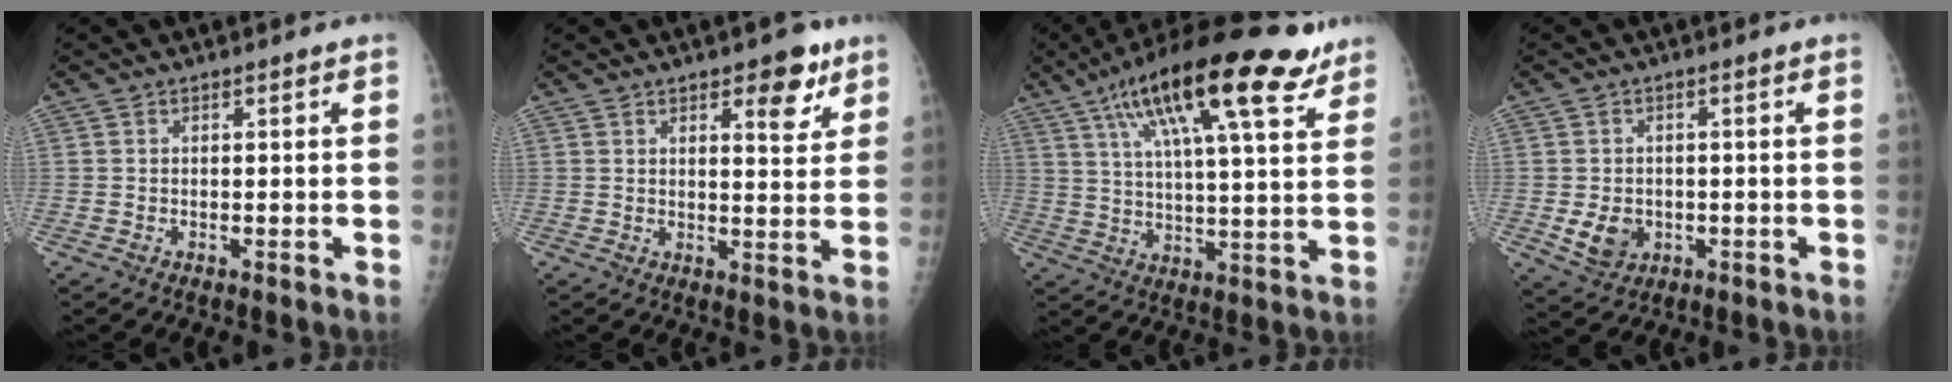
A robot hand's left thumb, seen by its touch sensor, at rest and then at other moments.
{"total": 7.0, "force": [4.1, 2.8, 4.9], "torque": [-0.040, -0.022, 0.050]}
{"total": 22.9, "force": [13.0, 5.9, 17.8], "torque": [-0.280, -0.016, 0.207]}
{"total": 5.4, "force": [-1.3, 4.4, 2.8], "torque": [-0.033, 0.003, -0.011]}